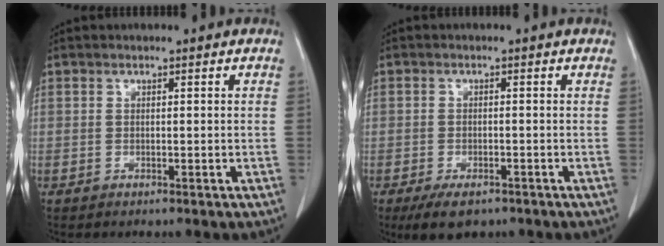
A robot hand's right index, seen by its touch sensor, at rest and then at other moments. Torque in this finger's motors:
{"motor_torque": [-0.13, -0.06, -0.26, -0.14]}